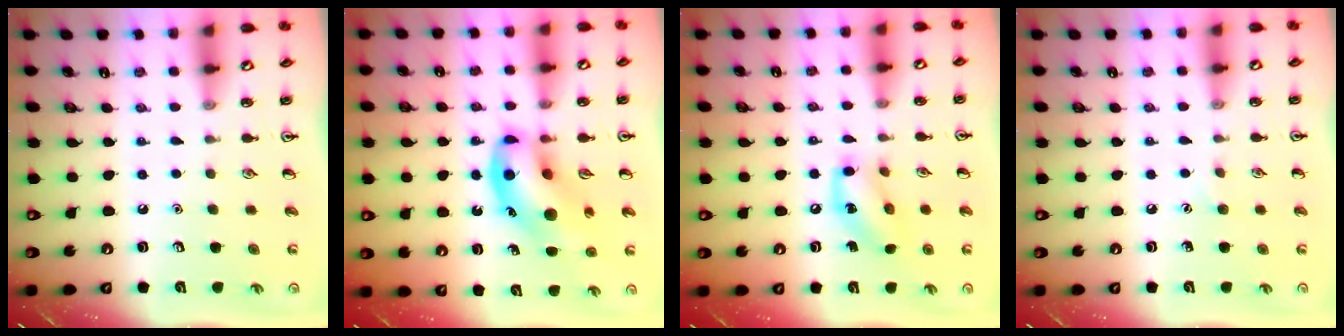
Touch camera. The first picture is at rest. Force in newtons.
{"total": 15.5, "press": 15.1, "slide": 3.5}
{"total": 11.5, "press": 11.3, "slide": 1.6}
{"total": 3.6, "press": 3.4, "slide": 1.1}